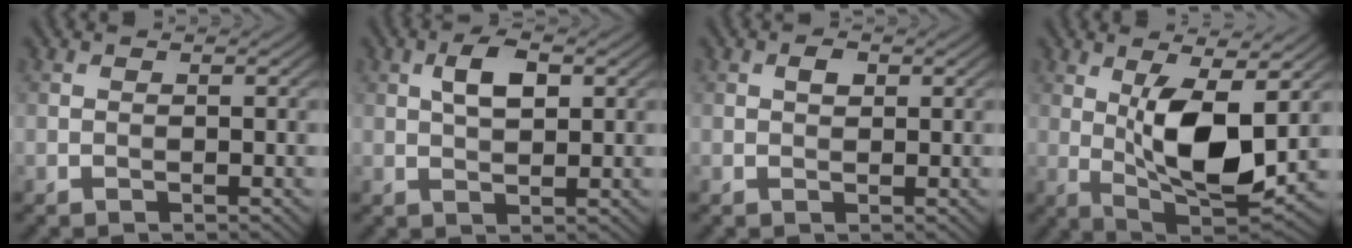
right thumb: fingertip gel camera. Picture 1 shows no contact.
{"total": 4.3, "force": [1.3, 2.0, 3.5], "torque": [-0.073, 0.006, 0.024]}
{"total": 1.4, "force": [0.5, 0.9, 1.0], "torque": [-0.017, 0.002, 0.007]}
{"total": 10.8, "force": [1.4, 4.2, 9.8], "torque": [-0.182, -0.011, 0.031]}